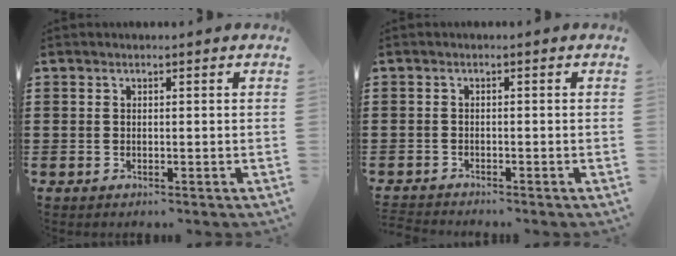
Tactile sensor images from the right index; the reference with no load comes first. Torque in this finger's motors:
{"motor_torque": [-1.22, 0.92, -1.06, -0.12]}